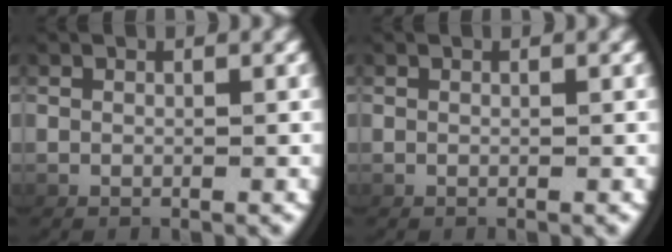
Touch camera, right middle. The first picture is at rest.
{"total": 0.0}